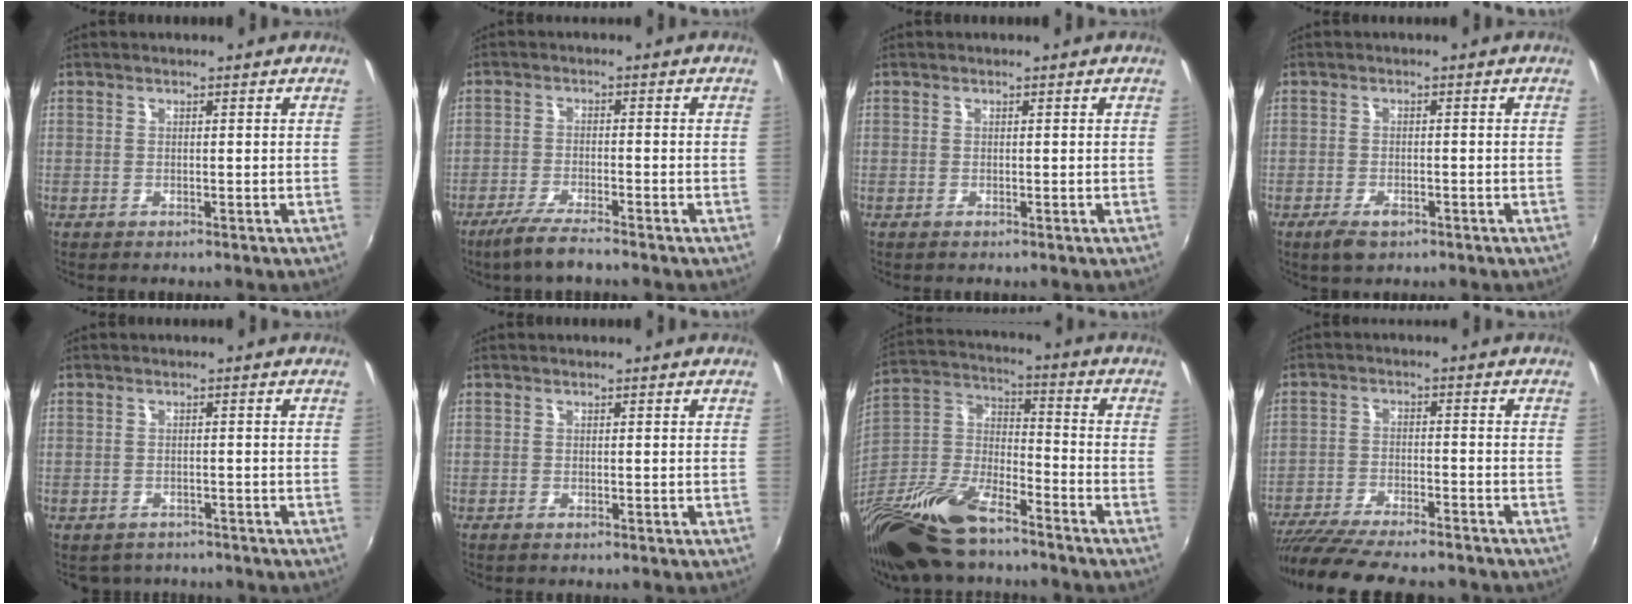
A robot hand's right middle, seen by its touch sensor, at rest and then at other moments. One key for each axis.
{"total": 5.7, "fx": -4.6, "fy": 0.3, "fz": 3.3, "tx": -0.087, "ty": -0.012, "tz": -0.088}
{"total": 0.0}
{"total": 3.8, "fx": -2.3, "fy": 1.8, "fz": 2.4, "tx": -0.056, "ty": -0.009, "tz": -0.041}
{"total": 3.5, "fx": -2.9, "fy": 1.9, "fz": 0.6, "tx": -0.019, "ty": -0.011, "tz": -0.040}
{"total": 0.0}
{"total": 21.4, "fx": -14.9, "fy": 8.1, "fz": 13.0, "tx": -0.287, "ty": -0.024, "tz": -0.279}
{"total": 17.5, "fx": -15.2, "fy": 3.2, "fz": 8.1, "tx": -0.161, "ty": -0.034, "tz": -0.239}